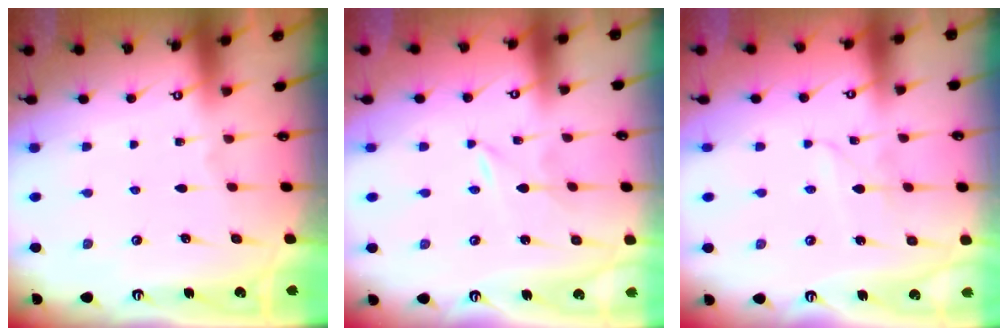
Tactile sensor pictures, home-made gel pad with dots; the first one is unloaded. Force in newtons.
{"total": 0.0}
{"total": 2.7, "press": 2.7, "slide": 0.3}